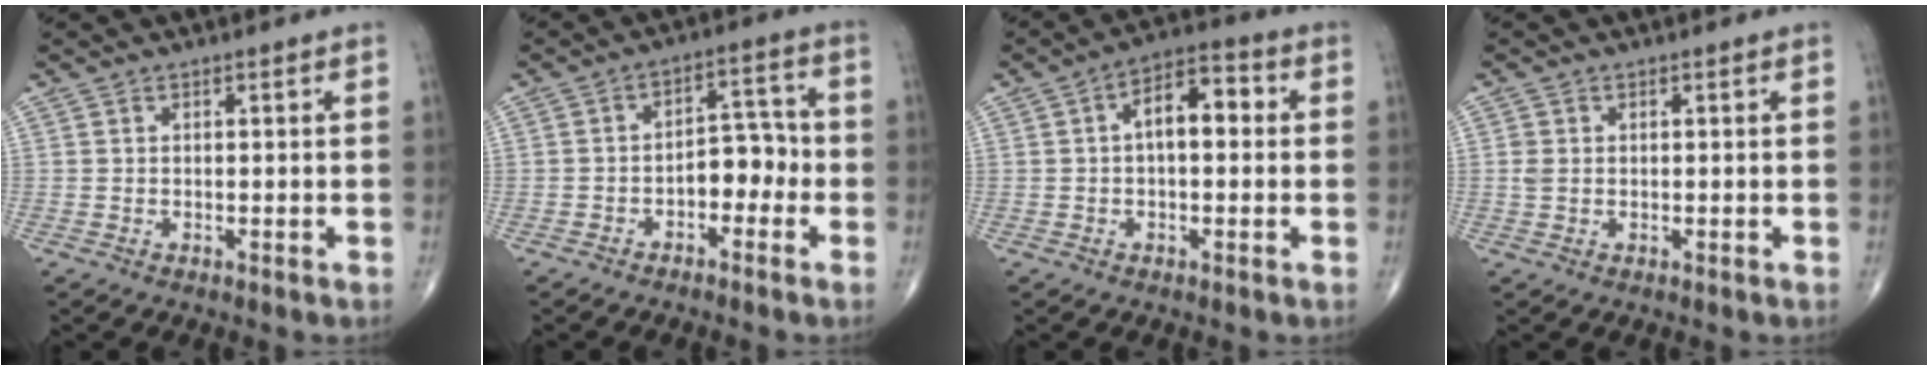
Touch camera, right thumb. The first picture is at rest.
{"total": 6.5, "force": [-2.2, 4.0, 4.6], "torque": [-0.038, 0.038, -0.043]}
{"total": 8.2, "force": [0.8, 4.3, 7.0], "torque": [-0.093, 0.029, 0.002]}
{"total": 1.5, "force": [0.0, 1.2, 0.9], "torque": [-0.021, 0.002, 0.003]}